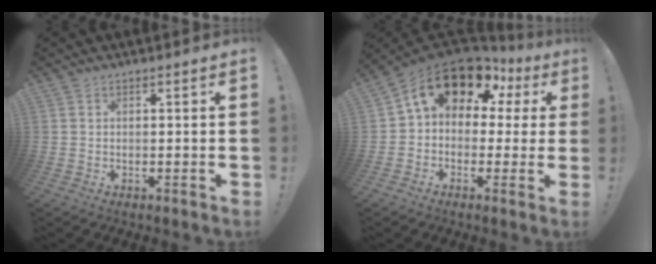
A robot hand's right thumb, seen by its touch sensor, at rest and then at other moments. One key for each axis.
{"total": 13.8, "fx": 8.0, "fy": 7.7, "fz": 8.1, "tx": -0.124, "ty": -0.053, "tz": 0.139}